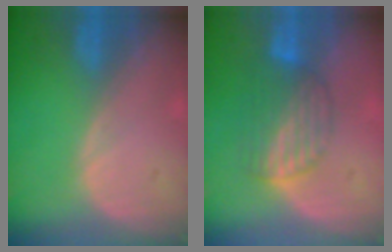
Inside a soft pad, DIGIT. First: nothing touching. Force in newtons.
{"total": 6.7, "press": 6.1, "slide": 2.8}